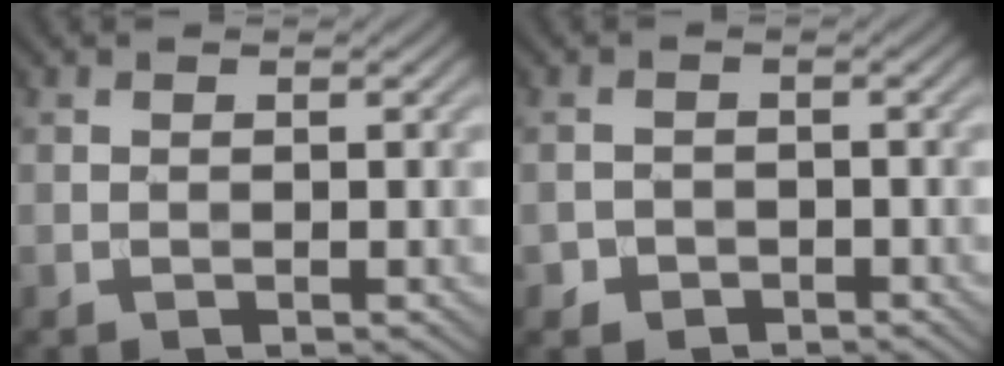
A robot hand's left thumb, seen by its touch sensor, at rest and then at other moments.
{"total": 1.5, "force": [-1.0, 1.0, -0.2], "torque": [0.007, -0.001, -0.021]}